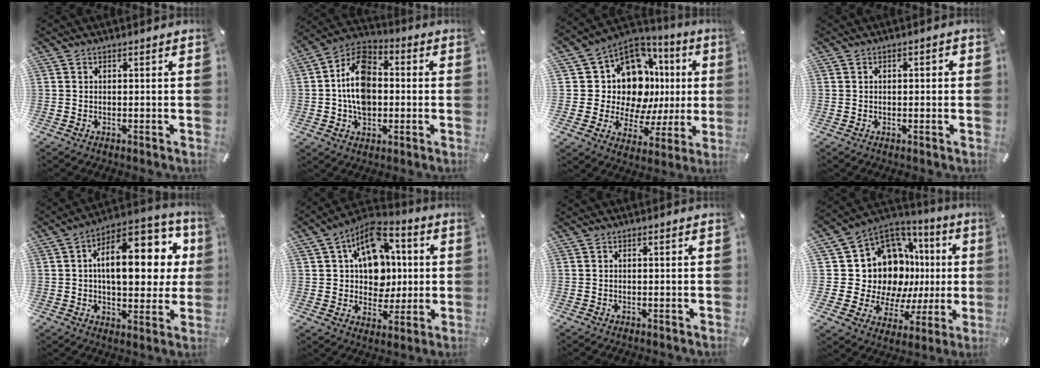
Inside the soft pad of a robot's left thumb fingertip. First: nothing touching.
{"total": 12.7, "force": [-1.0, 9.4, 8.5], "torque": [-0.180, 0.012, -0.021]}
{"total": 14.8, "force": [4.4, 11.5, 8.3], "torque": [-0.145, -0.057, 0.089]}
{"total": 1.3, "force": [-0.2, 0.8, 1.0], "torque": [-0.017, 0.005, -0.007]}
{"total": 19.5, "force": [5.0, 10.2, 15.9], "torque": [-0.226, -0.021, 0.083]}
{"total": 14.9, "force": [3.5, 11.7, 8.5], "torque": [-0.139, -0.018, 0.071]}
{"total": 0.0}
{"total": 18.9, "force": [5.2, 14.6, 10.8], "torque": [-0.194, -0.065, 0.122]}